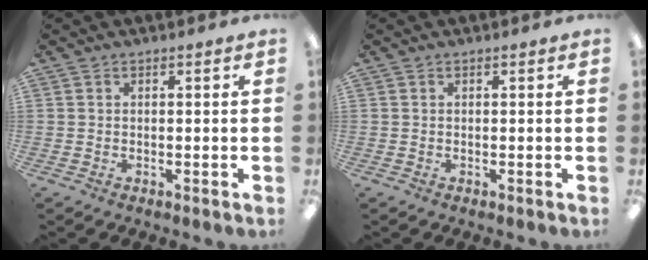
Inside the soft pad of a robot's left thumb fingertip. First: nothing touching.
{"total": 0.0}